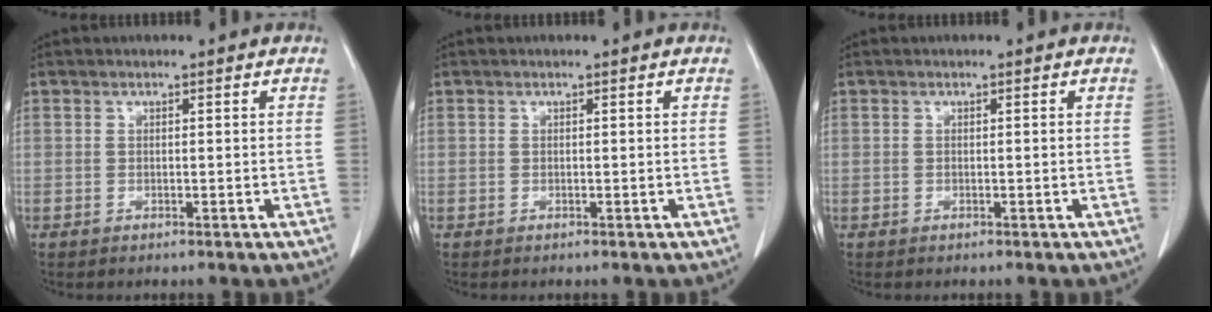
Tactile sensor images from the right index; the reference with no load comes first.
{"total": 0.0}
{"total": 0.0}